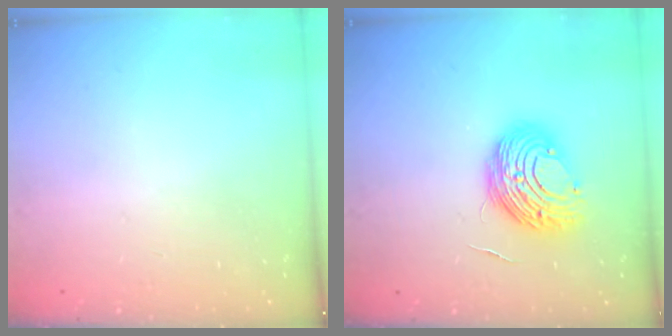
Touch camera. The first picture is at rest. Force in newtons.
{"total": 11.3, "press": 11.2, "slide": 1.2}